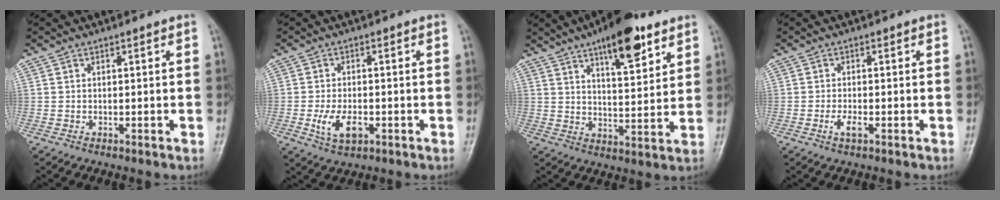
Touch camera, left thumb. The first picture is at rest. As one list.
[{"total": 6.0, "force": [-1.8, 3.4, 4.6], "torque": [-0.087, 0.001, -0.029]}, {"total": 13.5, "force": [8.1, 4.8, 9.7], "torque": [-0.119, -0.041, 0.123]}, {"total": 2.2, "force": [-0.9, 0.9, 1.8], "torque": [-0.038, 0.003, -0.020]}]